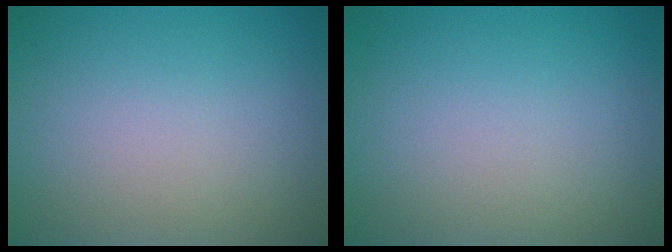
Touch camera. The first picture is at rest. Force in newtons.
{"total": 0.0}